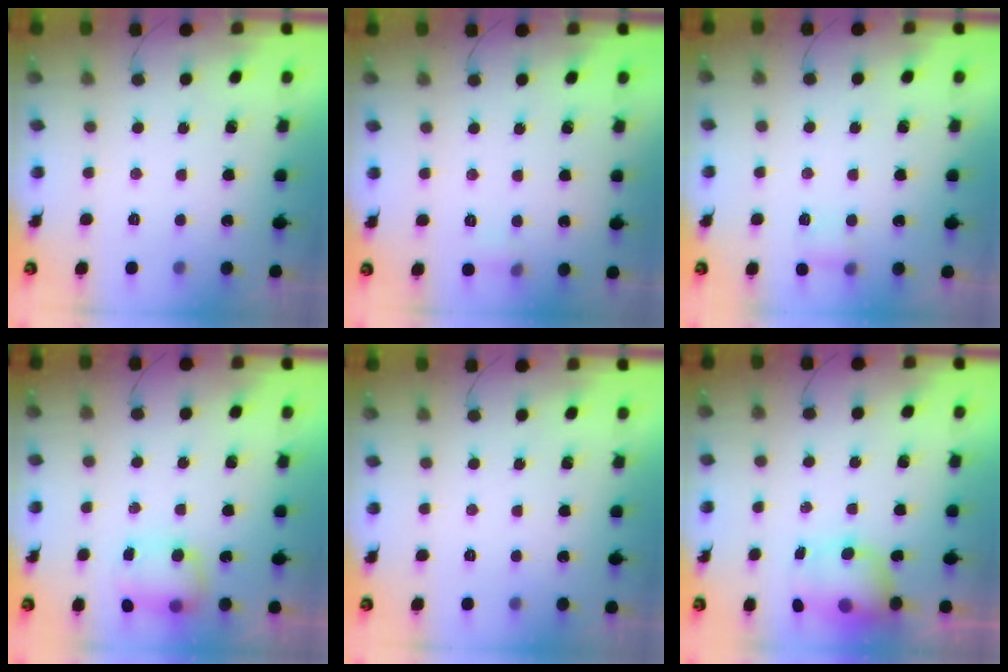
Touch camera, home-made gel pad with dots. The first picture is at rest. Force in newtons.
{"total": 4.1, "press": 3.9, "slide": 1.3}
{"total": 5.0, "press": 3.8, "slide": 3.3}
{"total": 7.2, "press": 7.1, "slide": 0.9}
{"total": 0.0}
{"total": 8.0, "press": 7.8, "slide": 1.3}